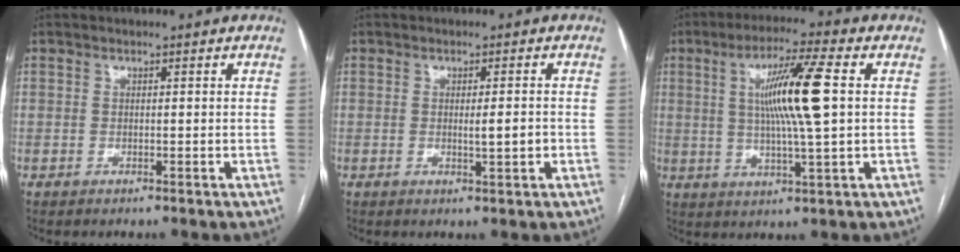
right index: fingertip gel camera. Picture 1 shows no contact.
{"total": 2.8, "force": [-0.5, 0.1, 2.8], "torque": [-0.046, -0.005, -0.006]}
{"total": 11.5, "force": [1.9, -0.1, 11.4], "torque": [-0.206, 0.003, 0.032]}